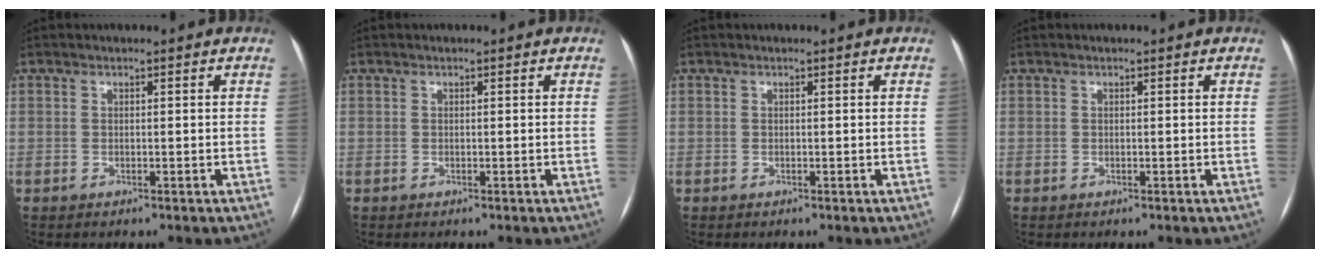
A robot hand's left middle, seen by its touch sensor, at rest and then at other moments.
{"total": 0.0}
{"total": 0.0}
{"total": 0.0}